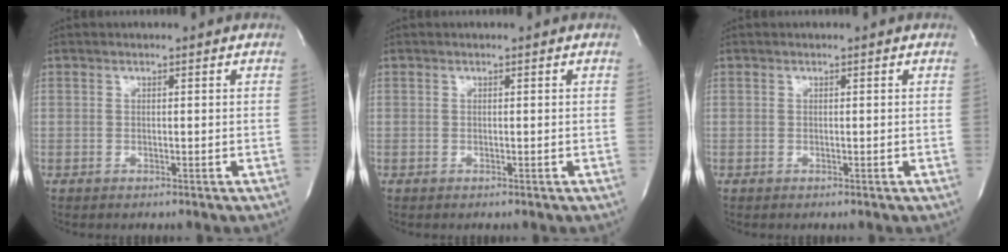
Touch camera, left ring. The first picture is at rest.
{"total": 0.0}
{"total": 0.0}